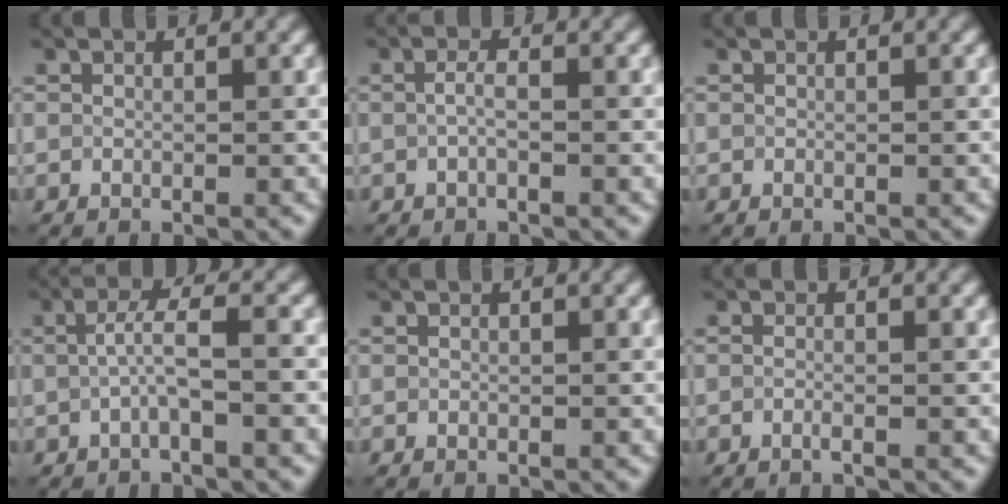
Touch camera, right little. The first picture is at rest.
{"total": 1.1, "force": [-0.2, 0.3, 1.1], "torque": [-0.025, 0.000, -0.006]}
{"total": 0.0}
{"total": 2.8, "force": [-0.2, 0.4, 2.8], "torque": [-0.056, 0.002, -0.008]}
{"total": 0.0}
{"total": 1.0, "force": [-0.3, 0.3, 0.9], "torque": [-0.014, -0.007, -0.009]}